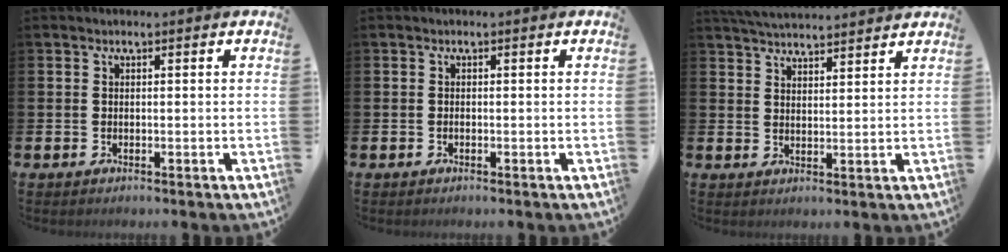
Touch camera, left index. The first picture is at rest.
{"total": 0.0}
{"total": 4.5, "force": [4.5, 0.1, 0.4], "torque": [-0.016, -0.024, 0.082]}